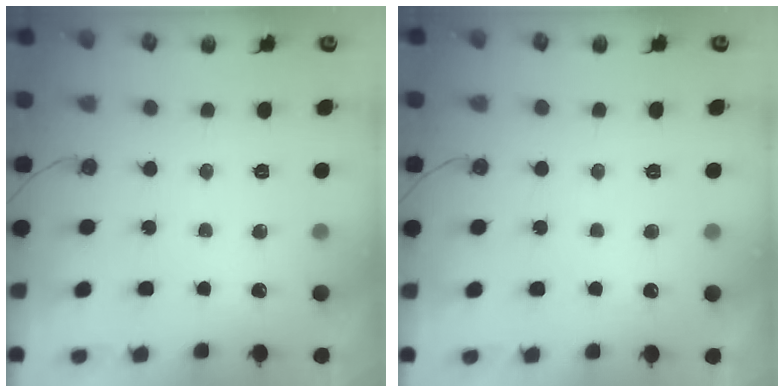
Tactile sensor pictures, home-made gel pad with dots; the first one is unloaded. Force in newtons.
{"total": 0.0}